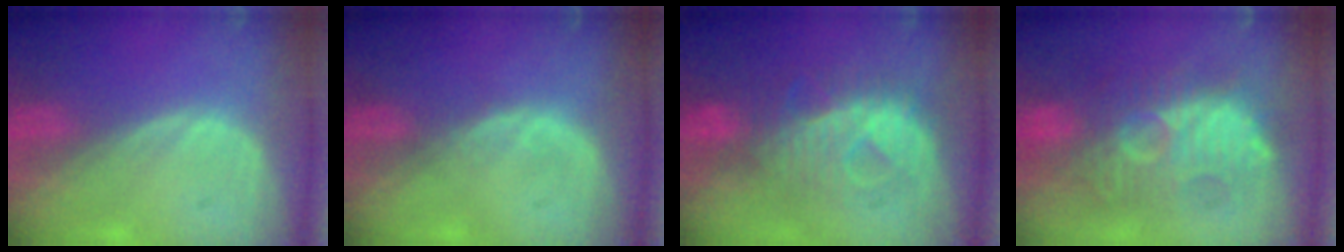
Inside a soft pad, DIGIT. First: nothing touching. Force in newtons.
{"total": 0.9, "press": 0.9, "slide": 0.2}
{"total": 8.2, "press": 8.2, "slide": 0.7}
{"total": 10.6, "press": 10.5, "slide": 1.1}